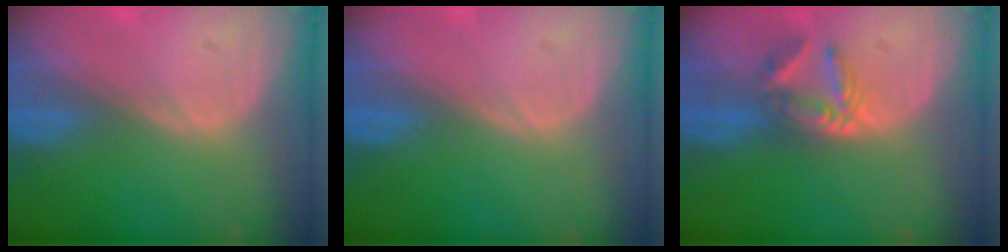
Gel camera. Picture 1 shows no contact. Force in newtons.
{"total": 0.0}
{"total": 5.9, "press": 5.0, "slide": 3.3}